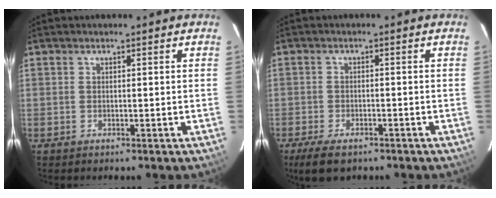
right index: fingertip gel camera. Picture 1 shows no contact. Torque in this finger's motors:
{"motor_torque": [0.63, -0.54, 0.22, 0.05]}